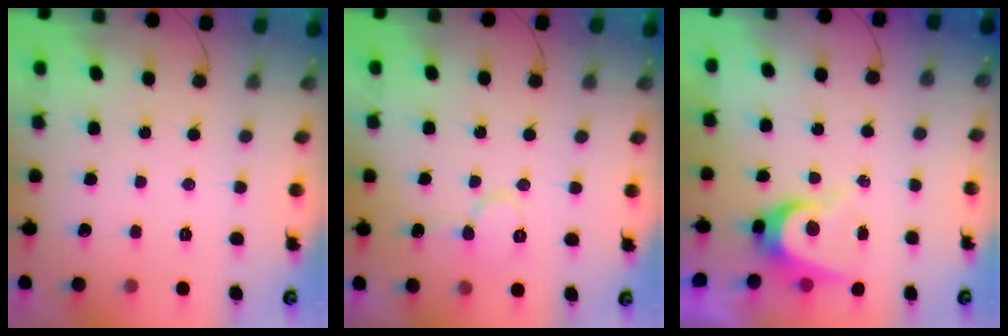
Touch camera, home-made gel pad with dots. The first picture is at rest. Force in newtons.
{"total": 6.4, "press": 6.4, "slide": 0.6}
{"total": 6.8, "press": 6.8, "slide": 0.6}